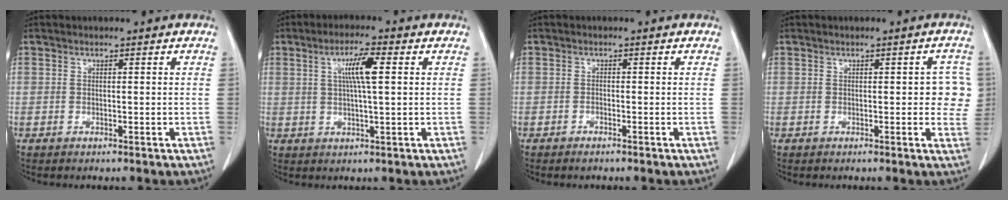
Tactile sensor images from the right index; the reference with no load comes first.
{"total": 5.8, "force": [1.5, 0.3, 5.6], "torque": [-0.102, 0.005, 0.026]}
{"total": 1.0, "force": [-0.9, 0.2, 0.5], "torque": [-0.015, -0.003, -0.010]}
{"total": 4.3, "force": [0.4, 2.0, 3.8], "torque": [-0.021, 0.013, 0.000]}